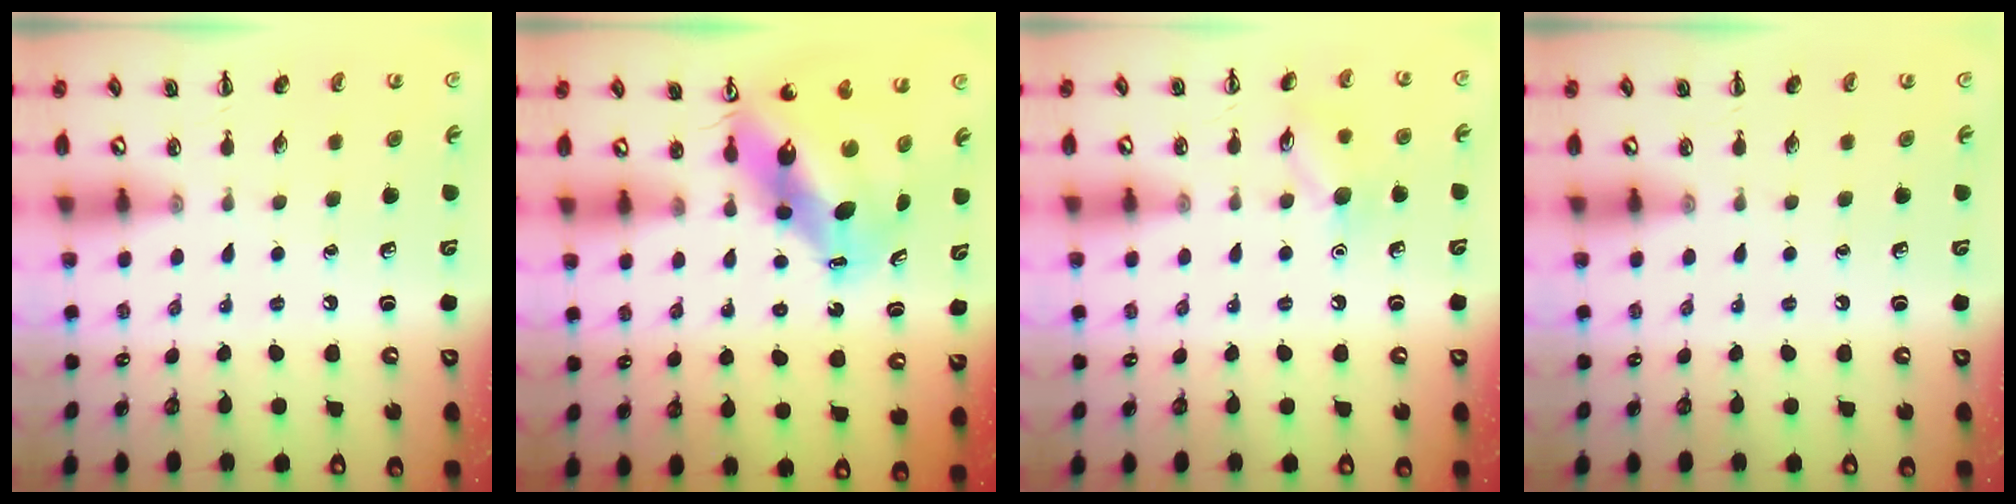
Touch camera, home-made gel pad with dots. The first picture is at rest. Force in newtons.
{"total": 9.6, "press": 9.2, "slide": 2.8}
{"total": 8.4, "press": 8.4, "slide": 0.8}
{"total": 0.0}